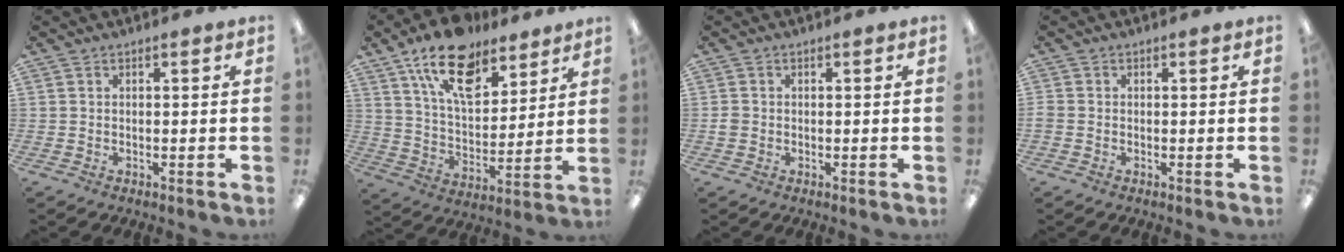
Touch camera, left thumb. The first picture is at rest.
{"total": 17.7, "force": [12.2, 8.9, 9.2], "torque": [-0.154, -0.064, 0.216]}
{"total": 1.5, "force": [-0.1, 1.4, 0.5], "torque": [-0.010, 0.004, -0.004]}
{"total": 0.8, "force": [-0.2, 0.7, 0.3], "torque": [-0.004, 0.003, -0.004]}